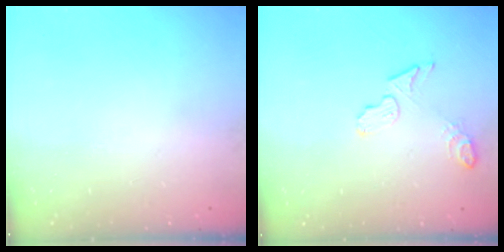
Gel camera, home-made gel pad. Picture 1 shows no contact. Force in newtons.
{"total": 6.9, "press": 6.9, "slide": 0.5}